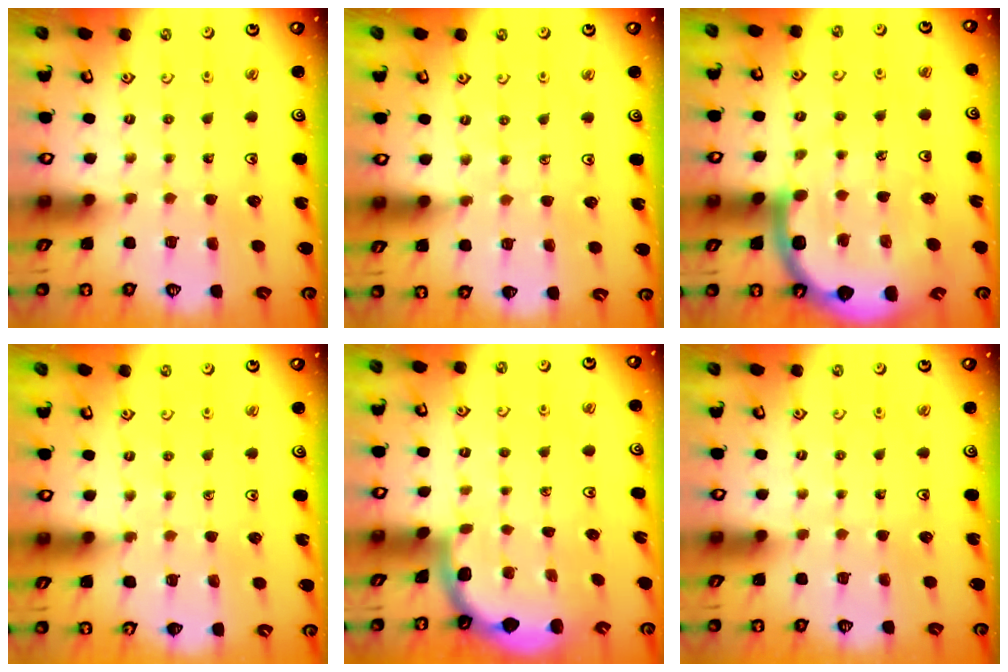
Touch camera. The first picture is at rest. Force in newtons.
{"total": 5.5, "press": 5.5, "slide": 0.8}
{"total": 11.5, "press": 10.9, "slide": 3.4}
{"total": 6.1, "press": 5.9, "slide": 1.6}
{"total": 1.7, "press": 1.6, "slide": 0.1}
{"total": 0.0}